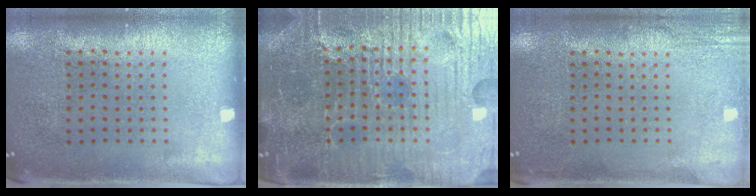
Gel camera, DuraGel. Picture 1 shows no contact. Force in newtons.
{"total": 6.3, "press": 5.8, "slide": 2.5}
{"total": 2.2, "press": 2.2, "slide": 0.4}